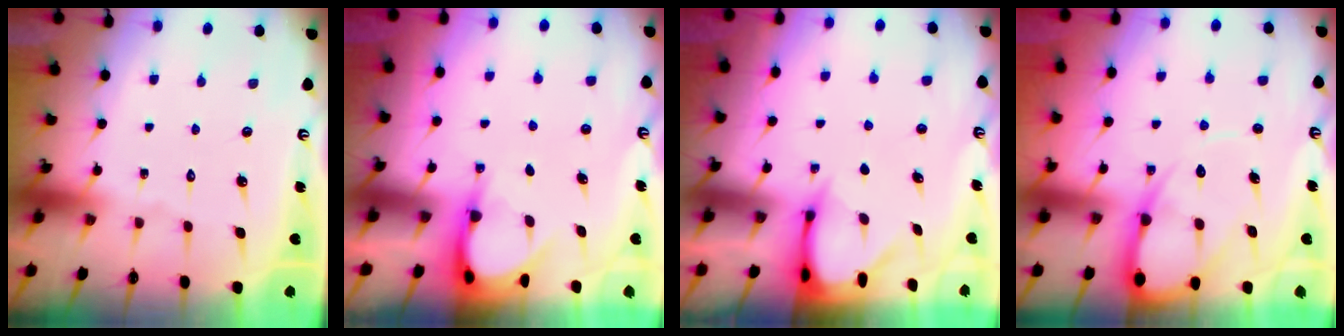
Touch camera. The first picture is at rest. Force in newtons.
{"total": 3.8, "press": 3.8, "slide": 0.3}
{"total": 3.4, "press": 3.4, "slide": 0.3}
{"total": 9.4, "press": 9.3, "slide": 1.0}